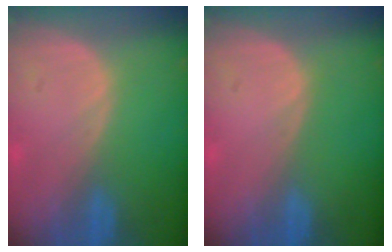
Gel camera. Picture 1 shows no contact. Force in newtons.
{"total": 0.0}